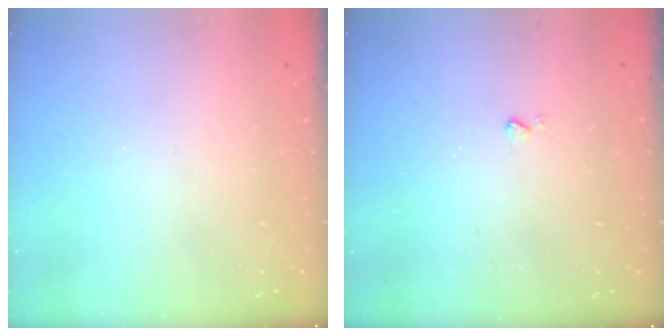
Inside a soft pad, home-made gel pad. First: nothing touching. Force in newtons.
{"total": 2.5, "press": 2.4, "slide": 0.5}